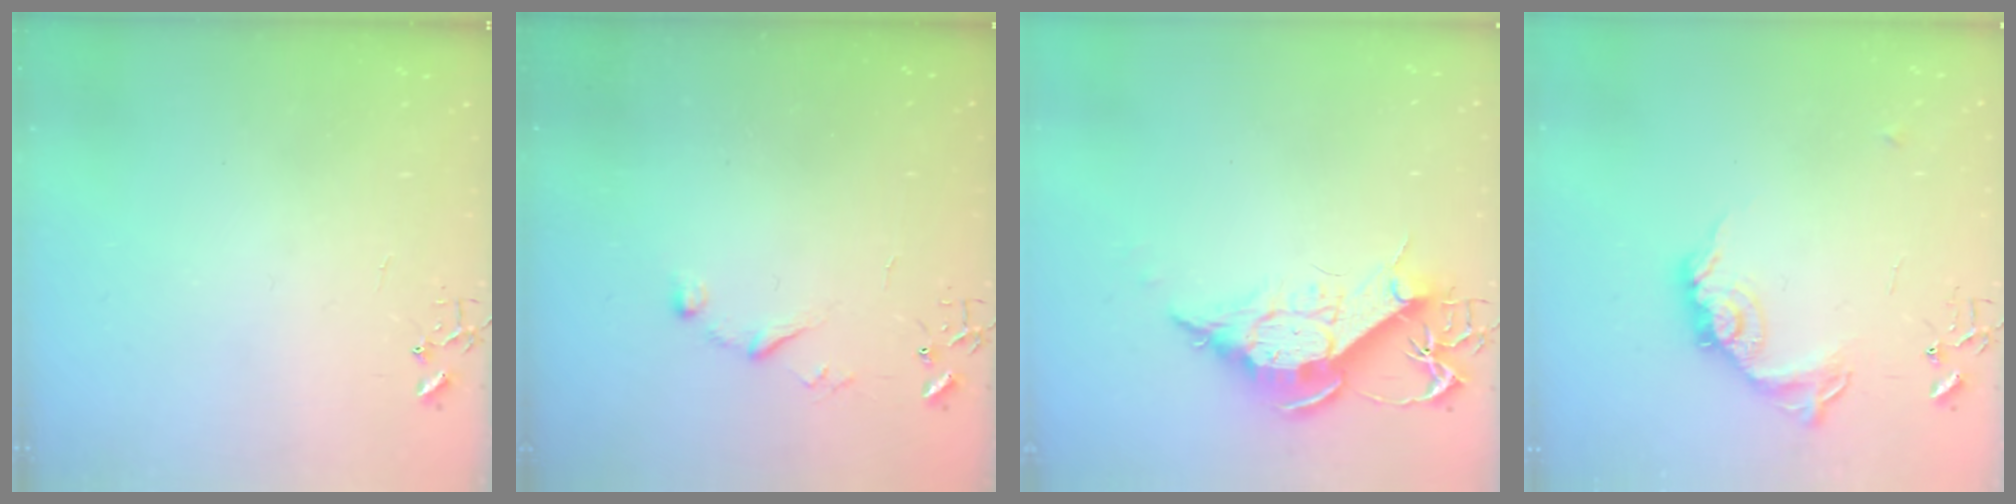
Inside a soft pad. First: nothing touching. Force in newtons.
{"total": 6.6, "press": 6.6, "slide": 0.5}
{"total": 12.6, "press": 12.6, "slide": 1.2}
{"total": 14.2, "press": 14.2, "slide": 0.6}